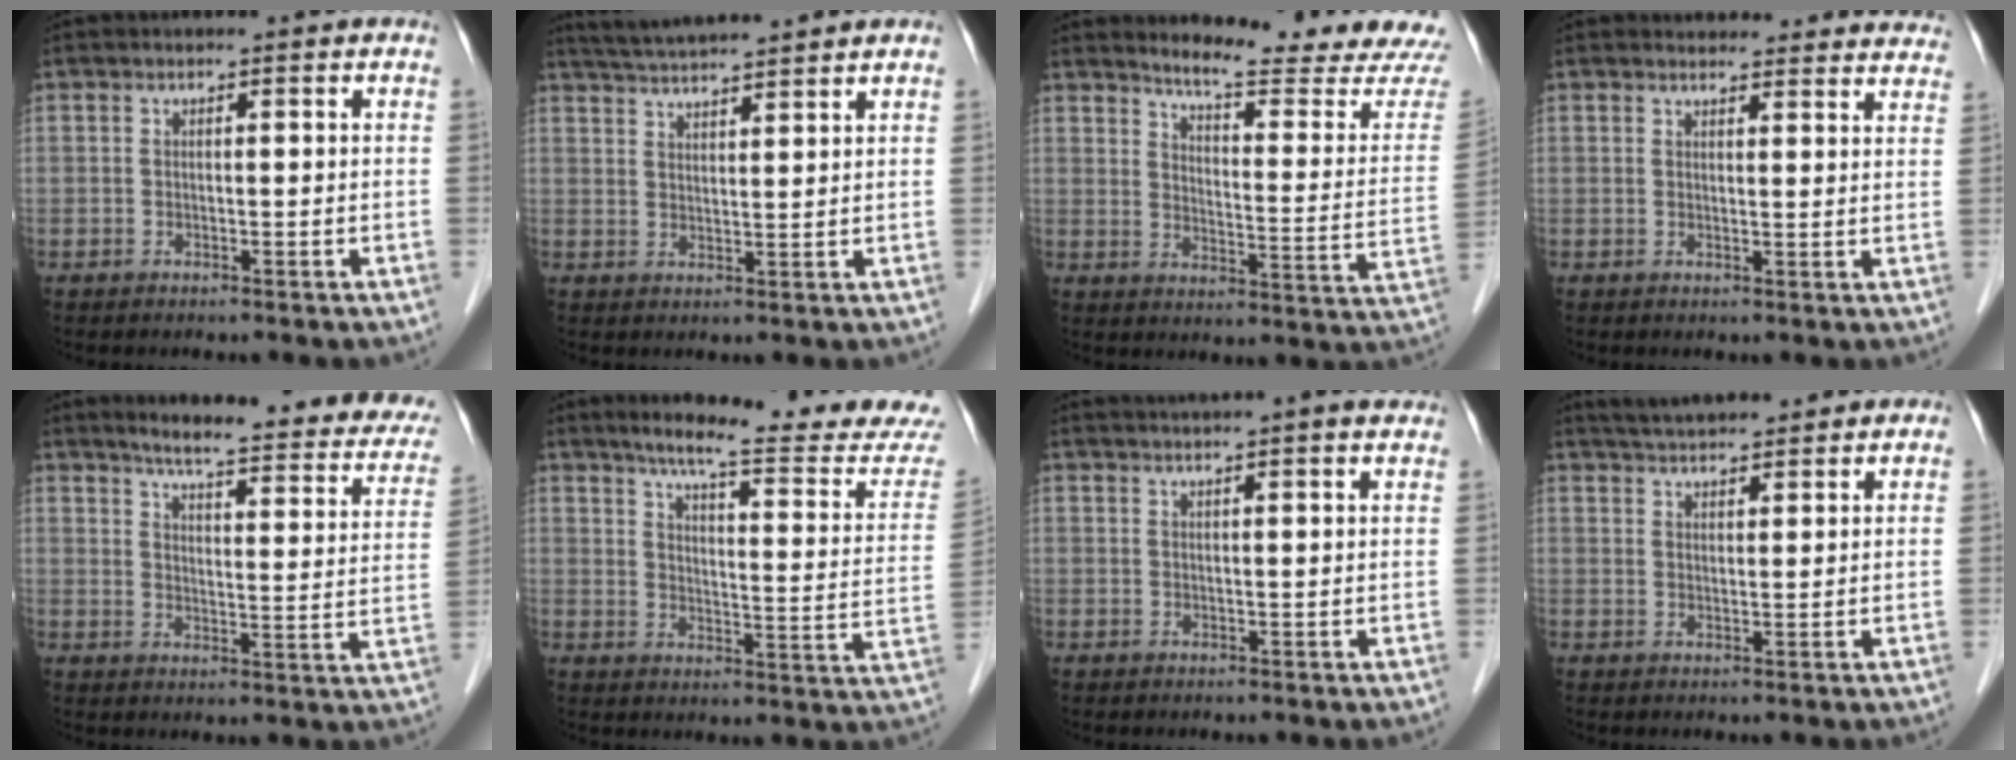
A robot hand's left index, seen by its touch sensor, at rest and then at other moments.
{"total": 8.5, "force": [7.9, -0.2, 3.1], "torque": [-0.060, 0.030, 0.130]}
{"total": 15.0, "force": [14.4, -1.1, 4.0], "torque": [-0.057, -0.089, 0.177]}
{"total": 13.9, "force": [13.4, 3.1, 2.1], "torque": [0.006, -0.004, 0.131]}
{"total": 22.2, "force": [18.6, 3.6, 11.6], "torque": [-0.137, -0.029, 0.216]}
{"total": 18.3, "force": [16.8, -0.3, 7.2], "torque": [-0.101, -0.076, 0.208]}
{"total": 10.4, "force": [9.2, 0.3, 4.8], "torque": [-0.073, 0.030, 0.110]}
{"total": 8.6, "force": [7.8, 1.7, 3.2], "torque": [-0.052, 0.030, 0.122]}